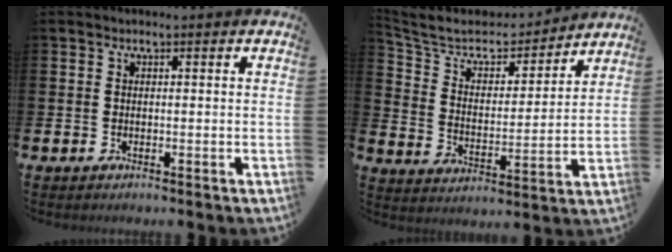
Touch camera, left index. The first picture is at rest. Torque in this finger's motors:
{"motor_torque": [0.56, -0.68, -0.05, 0.09]}